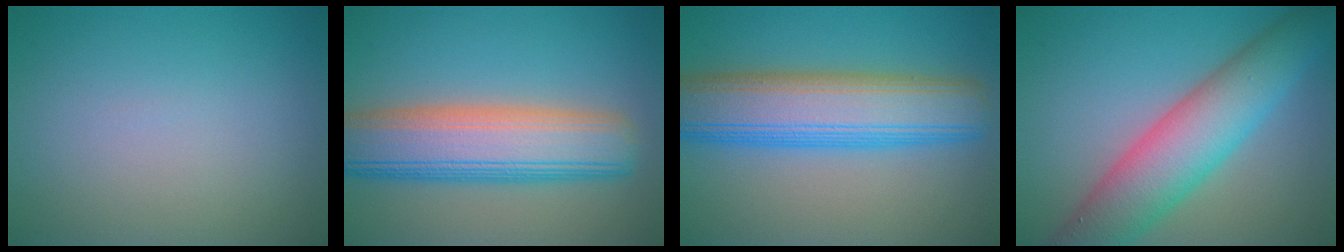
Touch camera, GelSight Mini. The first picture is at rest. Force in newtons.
{"total": 9.4, "press": 9.4, "slide": 0.6}
{"total": 9.6, "press": 9.6, "slide": 0.2}
{"total": 8.4, "press": 8.4, "slide": 0.3}